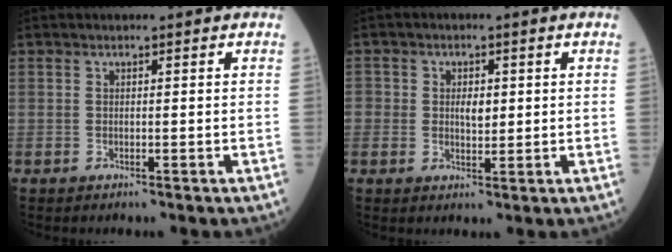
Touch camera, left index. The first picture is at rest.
{"total": 3.8, "force": [0.3, 2.7, 2.6], "torque": [-0.040, 0.005, 0.009]}